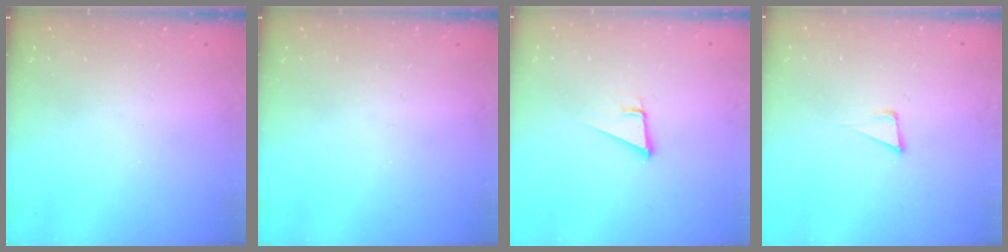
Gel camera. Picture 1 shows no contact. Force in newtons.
{"total": 0.0}
{"total": 4.4, "press": 3.8, "slide": 2.3}
{"total": 4.2, "press": 2.8, "slide": 3.1}